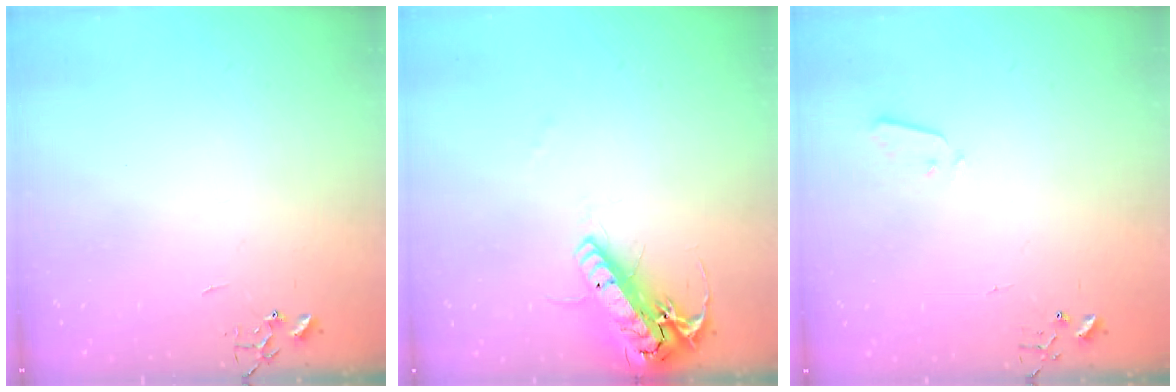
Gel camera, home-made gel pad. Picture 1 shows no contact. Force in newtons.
{"total": 19.5, "press": 19.2, "slide": 3.3}
{"total": 2.2, "press": 2.2, "slide": 0.4}